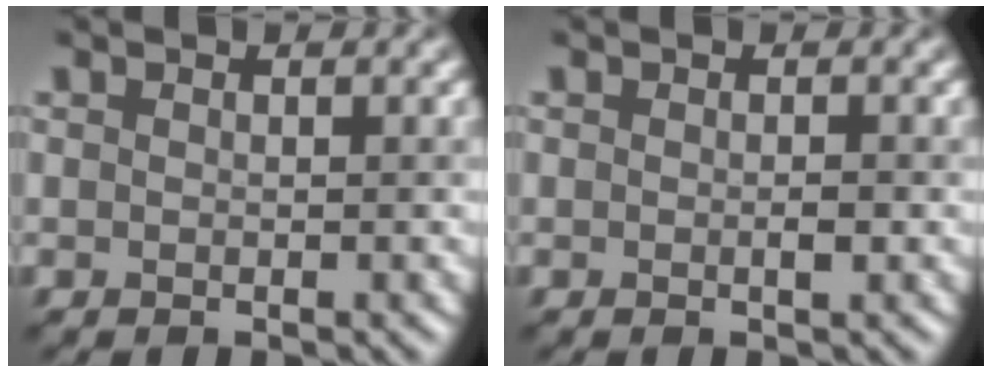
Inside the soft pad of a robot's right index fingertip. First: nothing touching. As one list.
[{"total": 0.8, "force": [0.0, 0.2, 0.7], "torque": [-0.015, 0.000, 0.001]}]